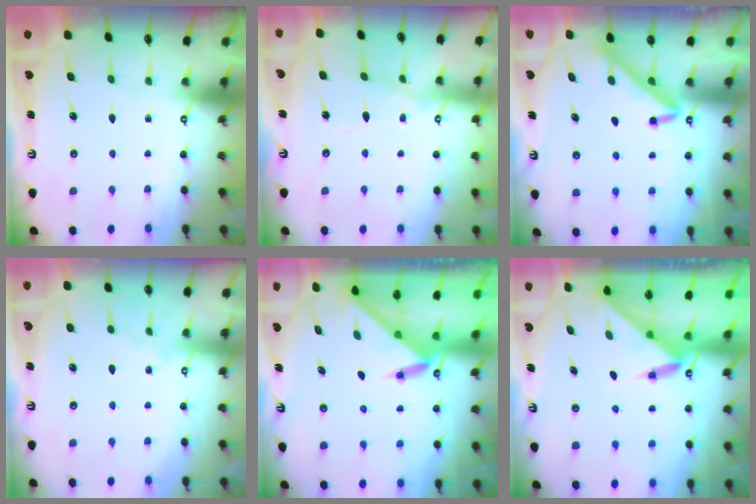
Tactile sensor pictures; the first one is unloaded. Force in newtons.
{"total": 7.9, "press": 7.9, "slide": 0.5}
{"total": 5.8, "press": 5.8, "slide": 0.3}
{"total": 2.8, "press": 2.8, "slide": 0.5}
{"total": 3.4, "press": 3.4, "slide": 0.3}
{"total": 3.6, "press": 3.5, "slide": 0.3}